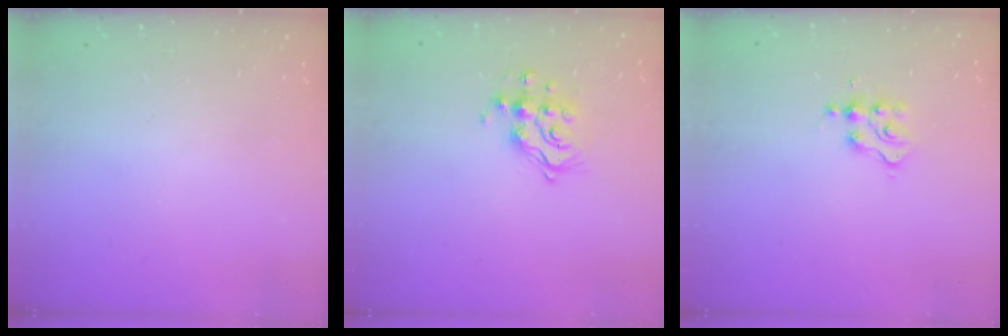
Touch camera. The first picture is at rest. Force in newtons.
{"total": 12.0, "press": 11.9, "slide": 1.1}
{"total": 3.0, "press": 3.0, "slide": 0.3}